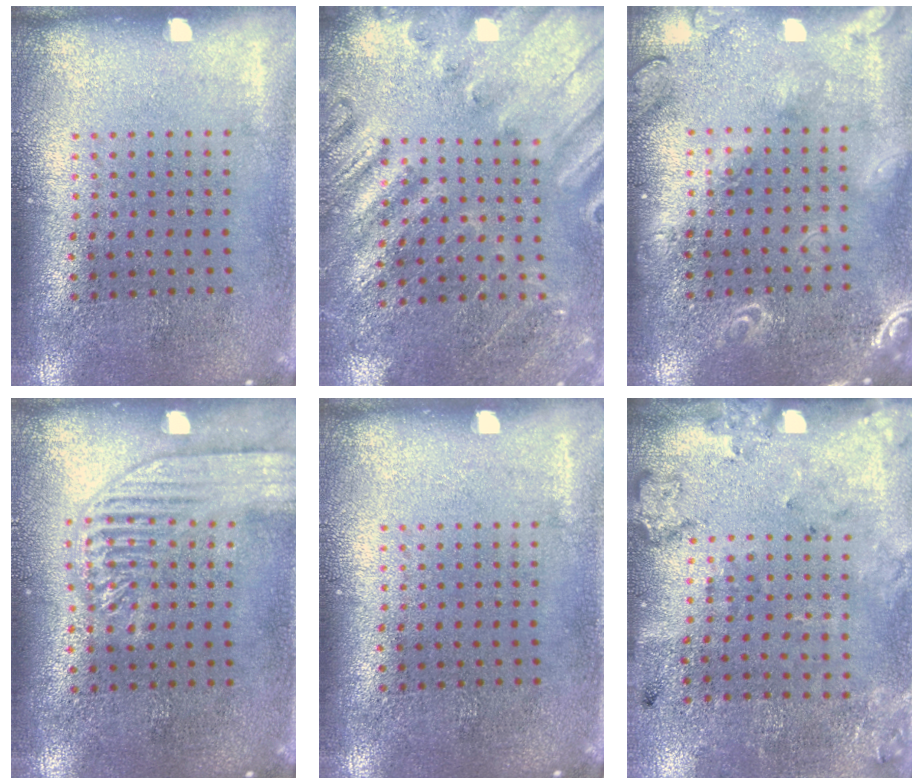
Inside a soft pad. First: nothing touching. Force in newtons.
{"total": 2.4, "press": 2.4, "slide": 0.3}
{"total": 1.7, "press": 1.7, "slide": 0.2}
{"total": 1.8, "press": 1.8, "slide": 0.3}
{"total": 0.0}
{"total": 2.2, "press": 1.4, "slide": 1.7}